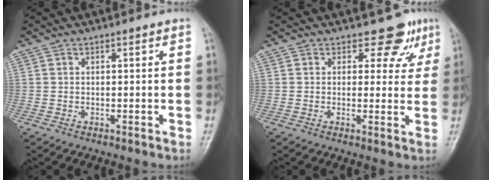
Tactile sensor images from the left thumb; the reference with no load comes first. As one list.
[{"total": 5.0, "force": [3.4, 3.3, 1.5], "torque": [0.012, -0.021, 0.032]}]